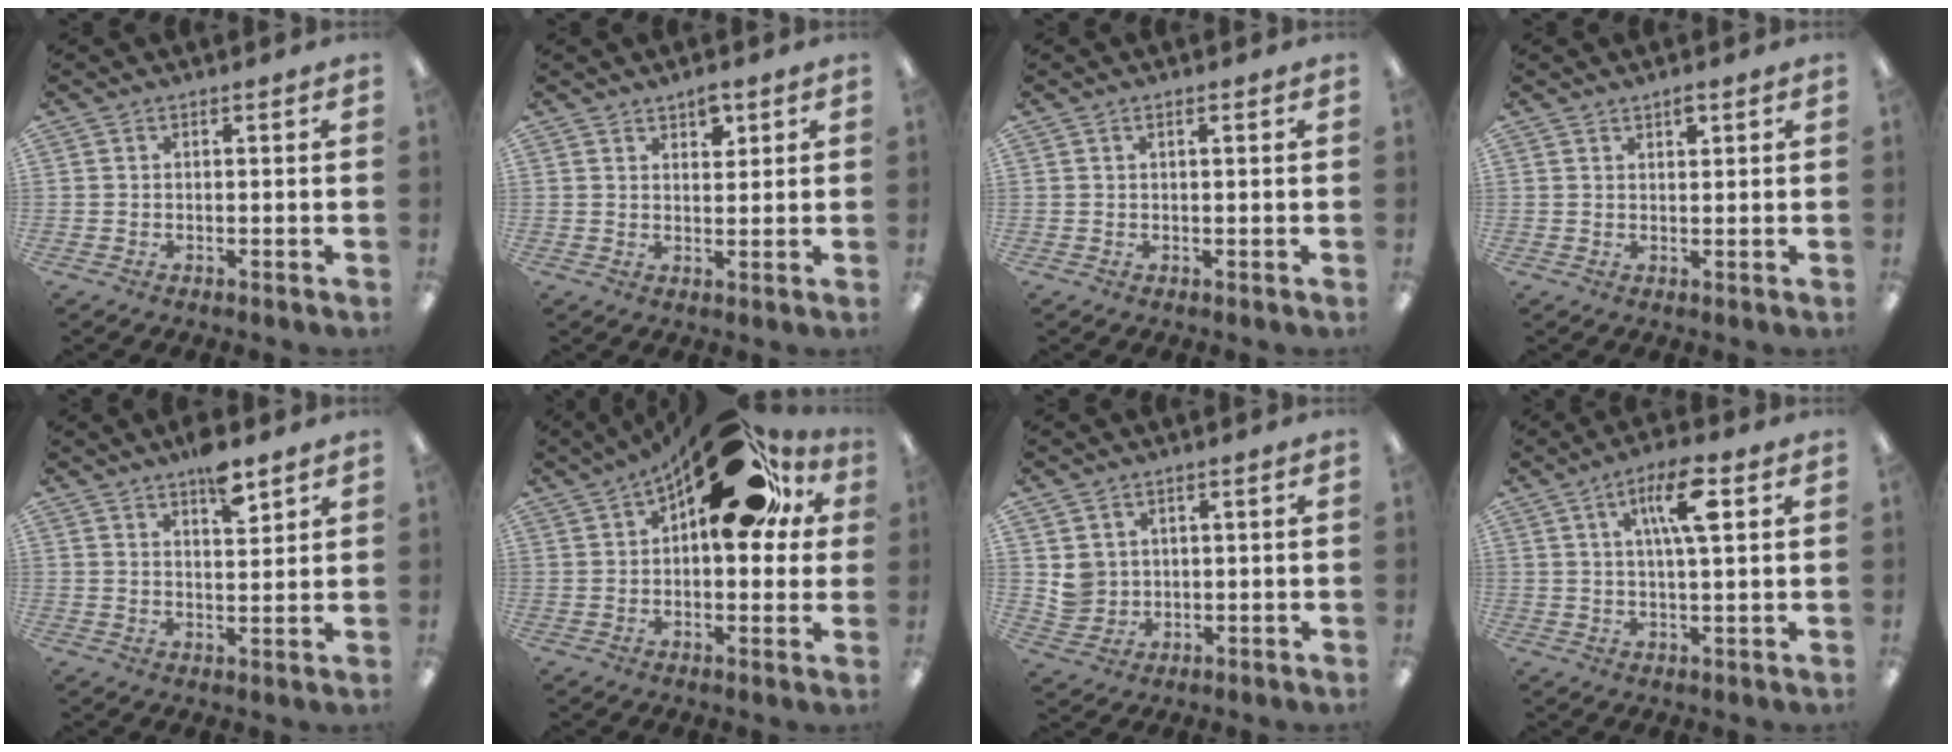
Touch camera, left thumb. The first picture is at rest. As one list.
[{"total": 3.9, "force": [2.6, 2.0, 2.0], "torque": [-0.012, -0.014, 0.040]}, {"total": 1.1, "force": [0.5, 0.3, 1.0], "torque": [-0.012, -0.001, 0.006]}, {"total": 2.0, "force": [1.5, 0.7, 1.1], "torque": [-0.007, -0.007, 0.023]}, {"total": 7.1, "force": [5.2, 2.4, 4.3], "torque": [-0.056, -0.033, 0.085]}, {"total": 21.8, "force": [10.0, 10.2, 16.4], "torque": [-0.219, -0.047, 0.164]}, {"total": 4.3, "force": [1.6, 4.0, 0.5], "torque": [-0.016, 0.002, 0.031]}, {"total": 10.4, "force": [4.0, 3.2, 9.1], "torque": [-0.150, -0.003, 0.061]}]